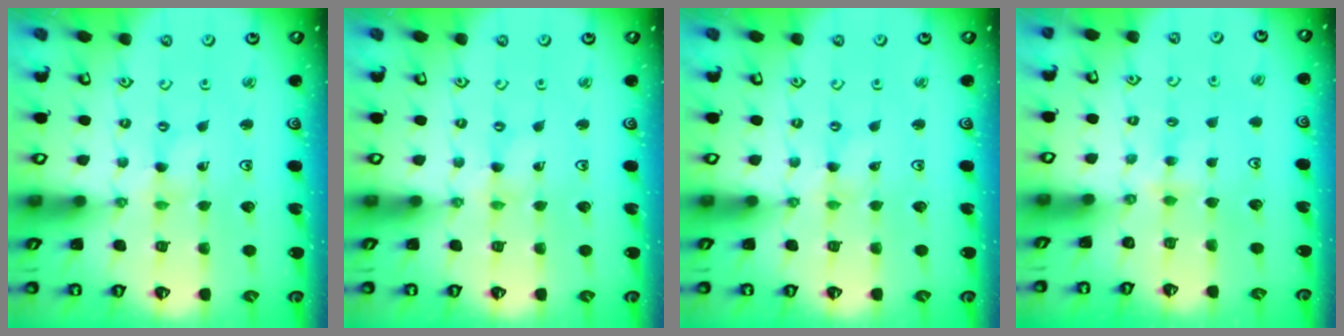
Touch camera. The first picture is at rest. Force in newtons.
{"total": 0.0}
{"total": 0.0}
{"total": 3.0, "press": 3.0, "slide": 0.4}